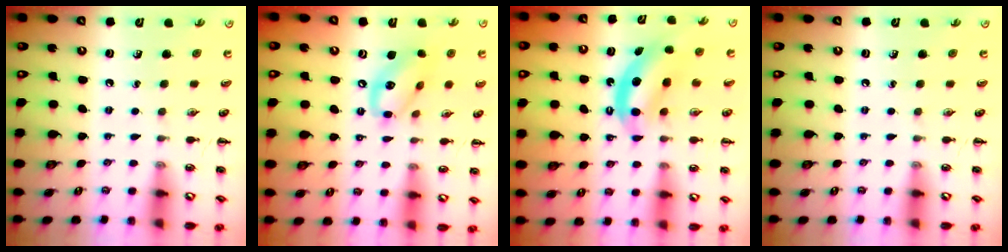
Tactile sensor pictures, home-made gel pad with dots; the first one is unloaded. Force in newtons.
{"total": 11.6, "press": 11.4, "slide": 2.4}
{"total": 6.8, "press": 6.7, "slide": 1.1}
{"total": 0.0}